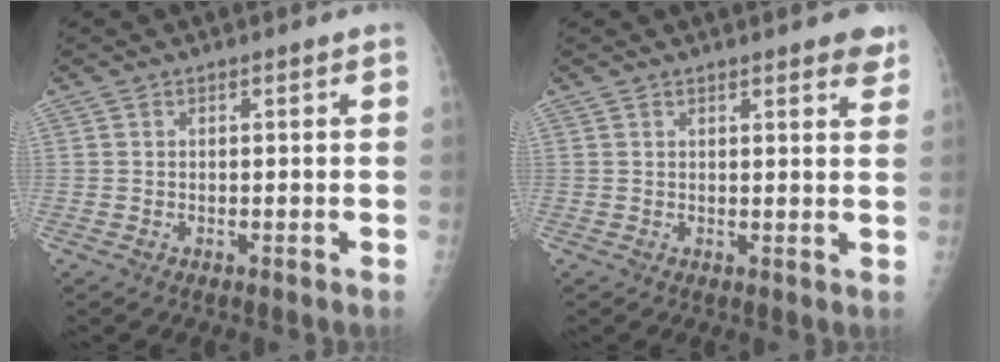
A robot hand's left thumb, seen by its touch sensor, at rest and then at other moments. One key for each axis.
{"total": 4.4, "fx": 3.1, "fy": 1.2, "fz": 2.9, "tx": -0.015, "ty": -0.010, "tz": 0.032}